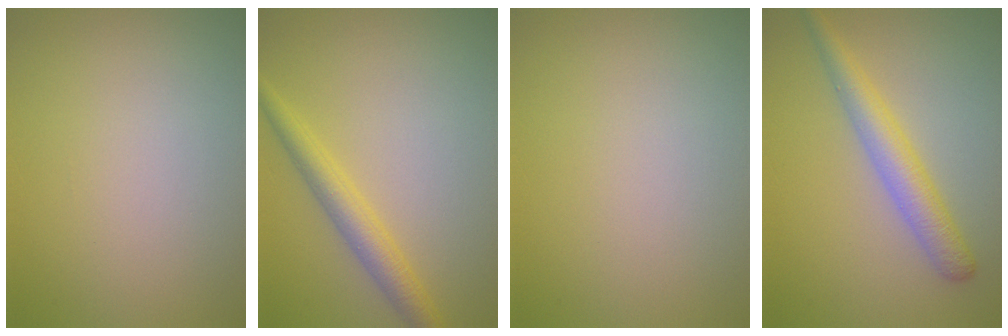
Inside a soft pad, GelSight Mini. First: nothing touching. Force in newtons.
{"total": 3.1, "press": 3.1, "slide": 0.0}
{"total": 0.0}
{"total": 3.6, "press": 3.6, "slide": 0.2}